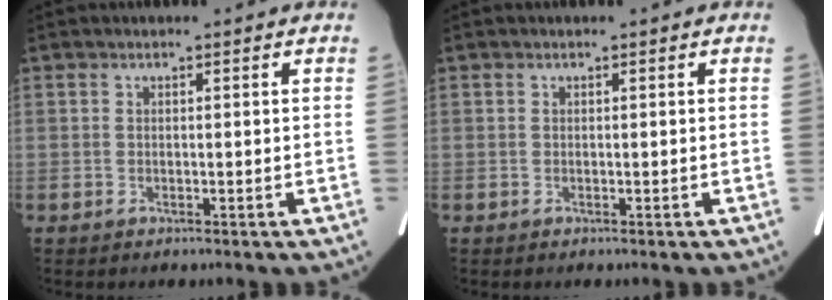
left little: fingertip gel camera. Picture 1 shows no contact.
{"total": 0.0}